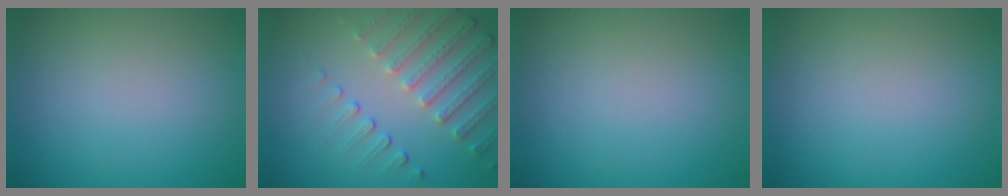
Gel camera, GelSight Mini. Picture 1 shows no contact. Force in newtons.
{"total": 4.7, "press": 3.6, "slide": 2.9}
{"total": 0.0}
{"total": 0.0}